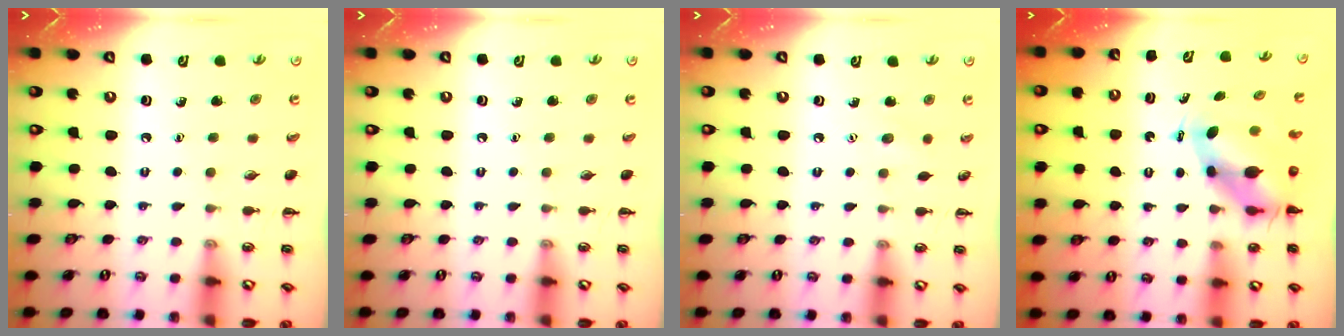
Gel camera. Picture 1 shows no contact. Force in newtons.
{"total": 0.0}
{"total": 3.1, "press": 3.0, "slide": 0.8}
{"total": 5.8, "press": 5.6, "slide": 1.5}